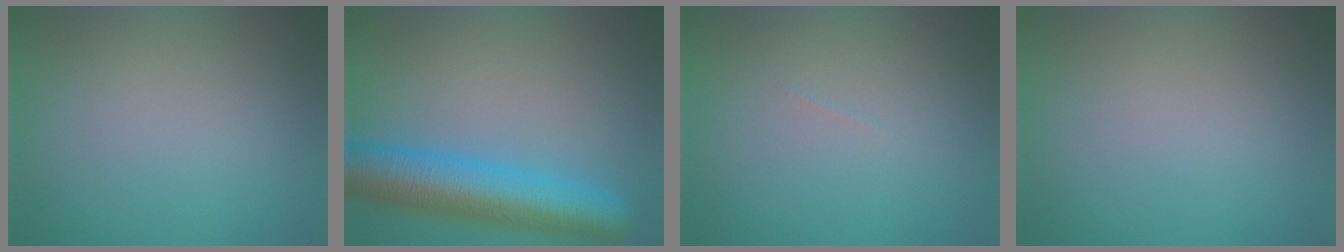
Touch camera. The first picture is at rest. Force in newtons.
{"total": 8.2, "press": 8.2, "slide": 0.3}
{"total": 0.0}
{"total": 0.0}